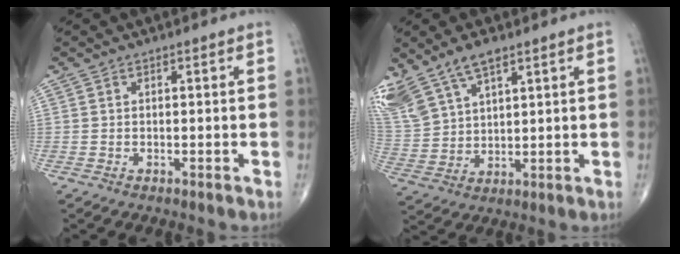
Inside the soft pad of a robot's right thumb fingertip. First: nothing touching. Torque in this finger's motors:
{"motor_torque": [0.07, 0.73, 1.43, 1.32, 0.16]}